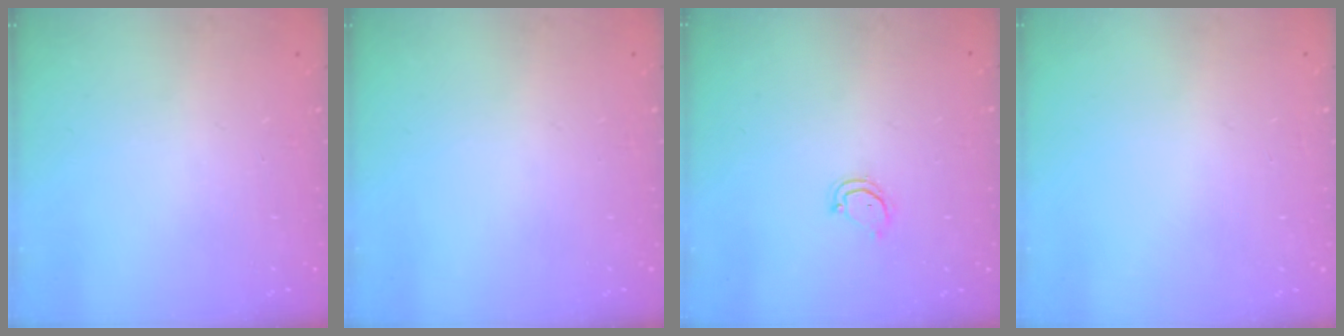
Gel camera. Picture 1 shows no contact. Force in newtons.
{"total": 0.0}
{"total": 3.6, "press": 3.6, "slide": 0.2}
{"total": 0.0}